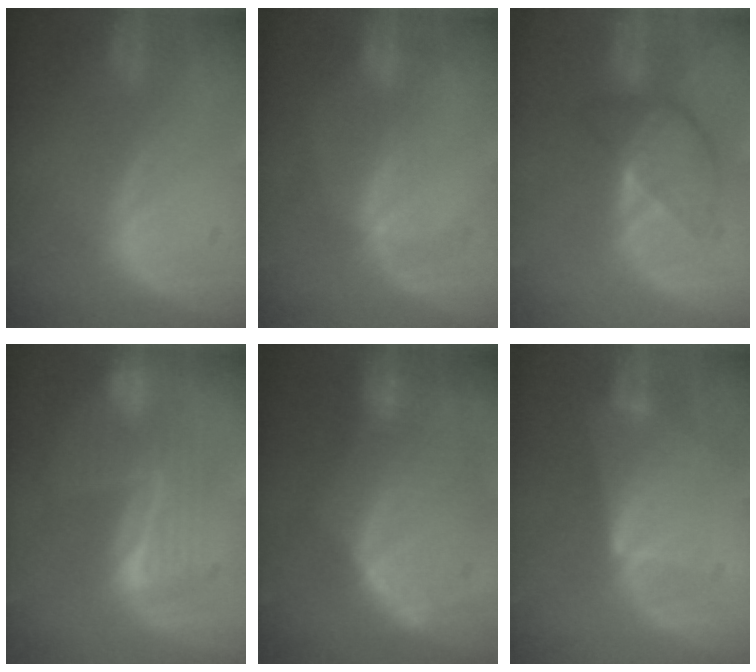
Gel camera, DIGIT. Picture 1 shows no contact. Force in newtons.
{"total": 2.1, "press": 1.7, "slide": 1.2}
{"total": 5.6, "press": 5.6, "slide": 0.3}
{"total": 7.4, "press": 7.1, "slide": 2.2}
{"total": 10.0, "press": 9.0, "slide": 4.3}
{"total": 6.2, "press": 5.9, "slide": 1.8}